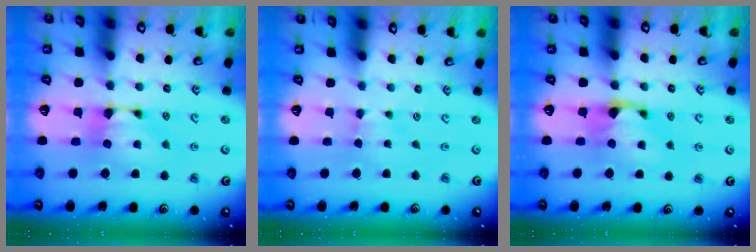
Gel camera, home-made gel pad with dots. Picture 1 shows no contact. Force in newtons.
{"total": 2.3, "press": 2.2, "slide": 0.5}
{"total": 1.0, "press": 0.3, "slide": 0.9}